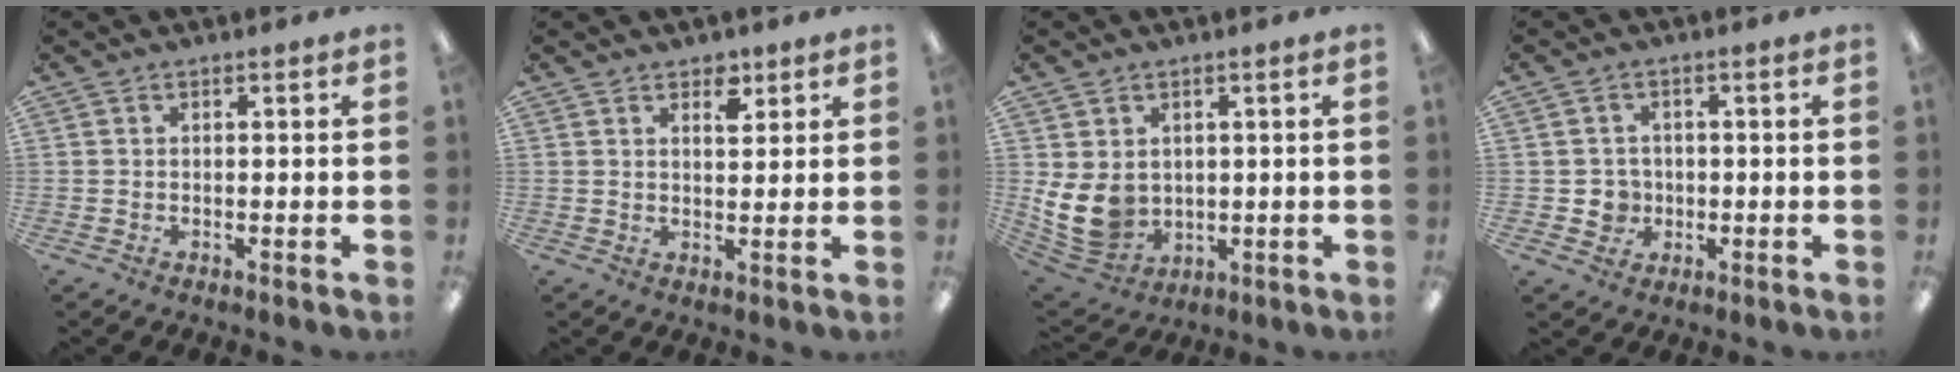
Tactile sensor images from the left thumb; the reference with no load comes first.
{"total": 4.0, "force": [2.8, 2.1, 1.9], "torque": [-0.011, -0.013, 0.044]}
{"total": 9.9, "force": [0.8, 7.7, 6.1], "torque": [-0.150, -0.010, 0.021]}
{"total": 4.3, "force": [-0.7, 4.1, 1.1], "torque": [-0.007, 0.004, -0.013]}